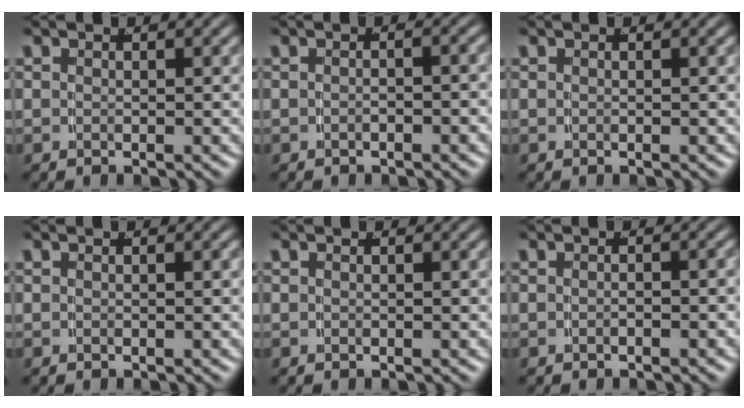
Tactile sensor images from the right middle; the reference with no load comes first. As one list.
[{"total": 0.9, "force": [-0.7, 0.0, 0.5], "torque": [-0.009, 0.006, -0.015]}, {"total": 0.0}, {"total": 0.0}, {"total": 0.0}, {"total": 0.6, "force": [-0.5, -0.1, 0.3], "torque": [-0.007, 0.004, -0.011]}]